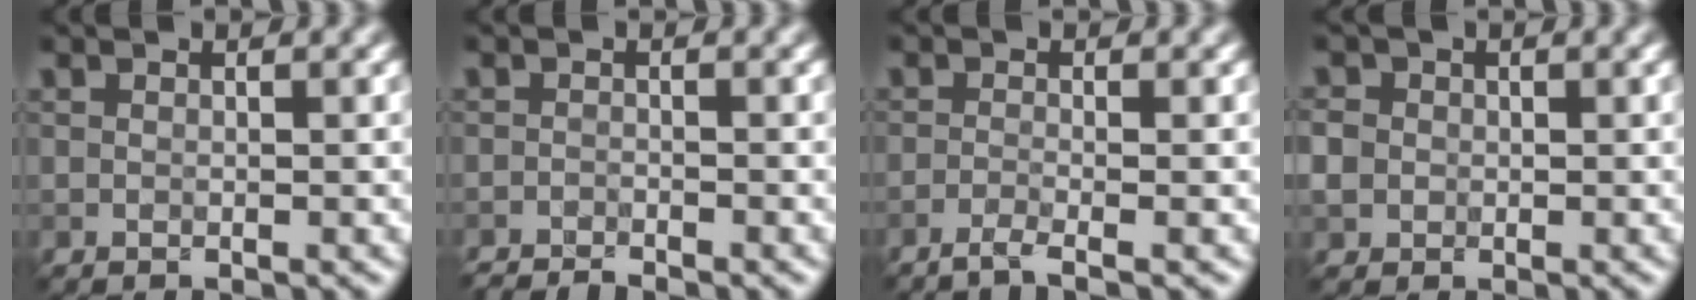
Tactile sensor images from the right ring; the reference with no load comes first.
{"total": 2.2, "force": [-2.2, 0.1, 0.4], "torque": [-0.012, -0.002, -0.044]}
{"total": 1.8, "force": [-1.3, 0.2, 1.2], "torque": [-0.020, -0.002, -0.037]}
{"total": 3.7, "force": [-0.1, 3.4, 1.3], "torque": [-0.026, 0.018, -0.027]}